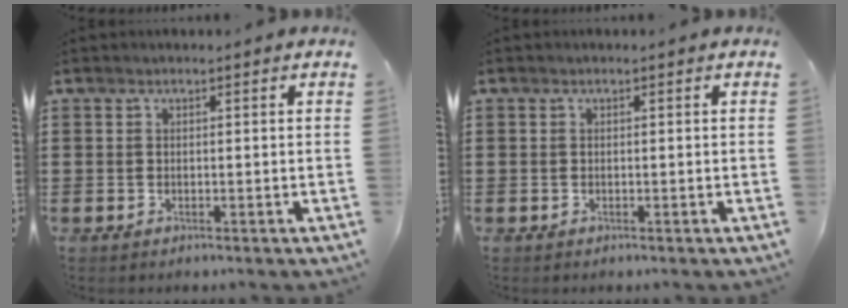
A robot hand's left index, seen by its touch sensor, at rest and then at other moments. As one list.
[{"total": 0.0}]